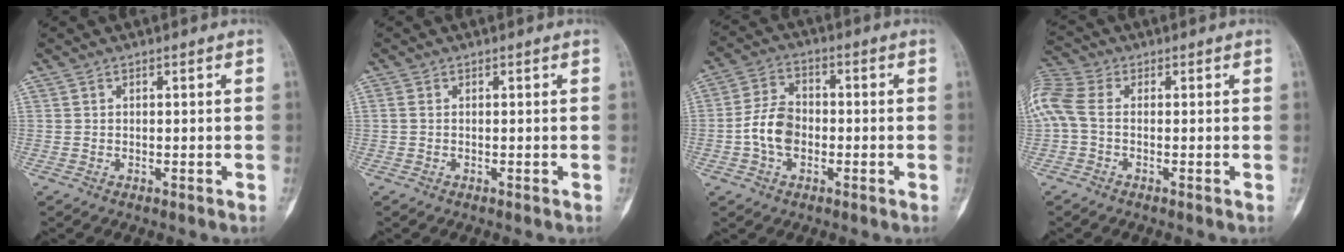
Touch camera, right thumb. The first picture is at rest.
{"total": 0.7, "force": [0.1, 0.5, 0.5], "torque": [-0.015, 0.000, 0.004]}
{"total": 8.0, "force": [-1.6, 5.6, 5.5], "torque": [-0.096, 0.022, -0.039]}
{"total": 8.4, "force": [0.2, 5.2, 6.5], "torque": [-0.169, 0.020, -0.002]}